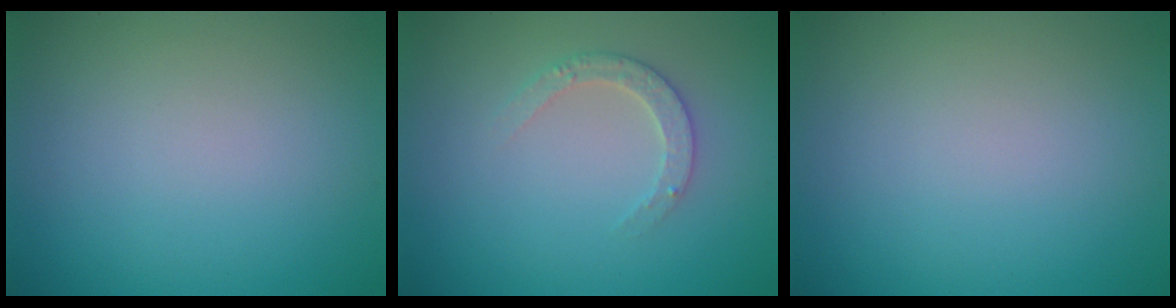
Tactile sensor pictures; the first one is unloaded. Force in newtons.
{"total": 2.1, "press": 2.1, "slide": 0.3}
{"total": 0.0}